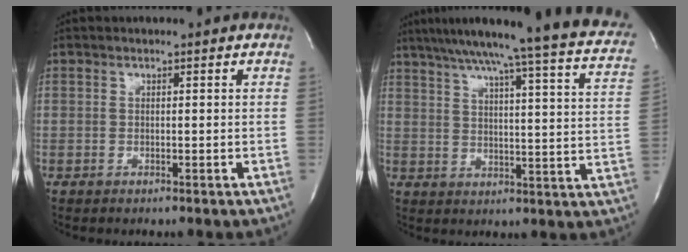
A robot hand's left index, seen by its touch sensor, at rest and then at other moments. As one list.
[{"total": 25.7, "force": [21.4, 0.4, 14.2], "torque": [-0.216, -0.030, 0.264]}]